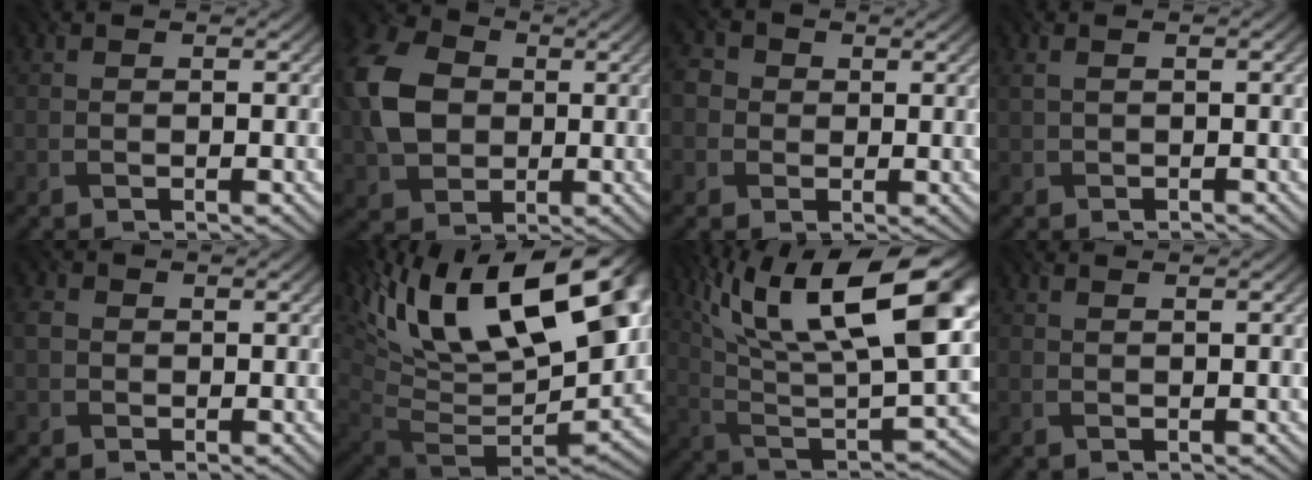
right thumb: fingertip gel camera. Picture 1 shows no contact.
{"total": 11.5, "force": [0.9, 8.8, 7.4], "torque": [-0.202, 0.019, 0.011]}
{"total": 4.1, "force": [0.4, 3.8, 1.4], "torque": [-0.051, 0.009, -0.009]}
{"total": 2.0, "force": [0.8, 0.6, 1.8], "torque": [-0.037, 0.008, 0.014]}
{"total": 2.4, "force": [0.2, 2.1, 1.1], "torque": [-0.032, 0.004, 0.000]}
{"total": 19.9, "force": [7.7, 9.5, 15.7], "torque": [-0.273, 0.010, 0.146]}
{"total": 19.7, "force": [8.7, 7.5, 16.1], "torque": [-0.293, 0.025, 0.154]}
{"total": 0.8, "force": [0.5, -0.1, 0.7], "torque": [-0.014, 0.008, 0.007]}